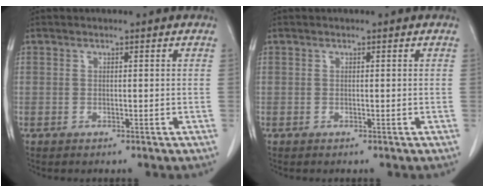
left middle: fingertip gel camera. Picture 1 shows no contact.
{"total": 0.0}